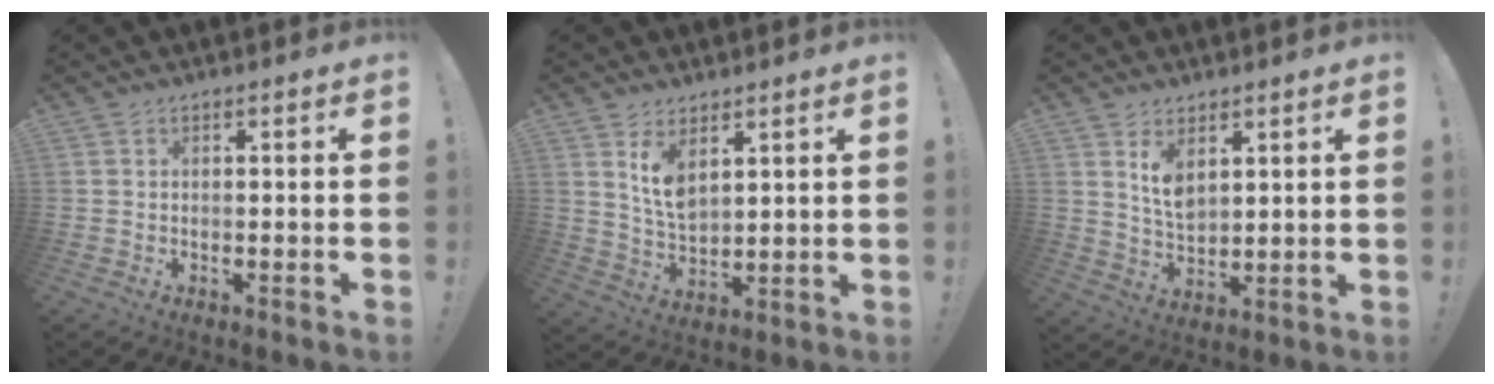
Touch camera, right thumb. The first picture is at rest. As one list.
[{"total": 8.4, "force": [5.2, 4.6, 4.7], "torque": [-0.082, -0.028, 0.099]}, {"total": 7.5, "force": [4.5, 4.5, 4.0], "torque": [-0.068, -0.025, 0.084]}]